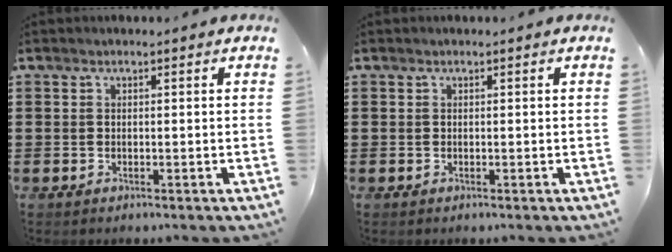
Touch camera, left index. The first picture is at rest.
{"total": 0.0}